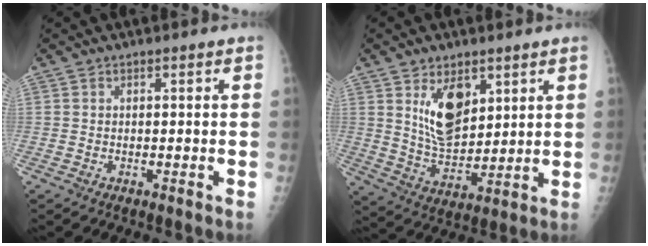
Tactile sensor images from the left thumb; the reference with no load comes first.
{"total": 11.0, "force": [4.9, 6.2, 7.7], "torque": [-0.105, -0.036, 0.100]}